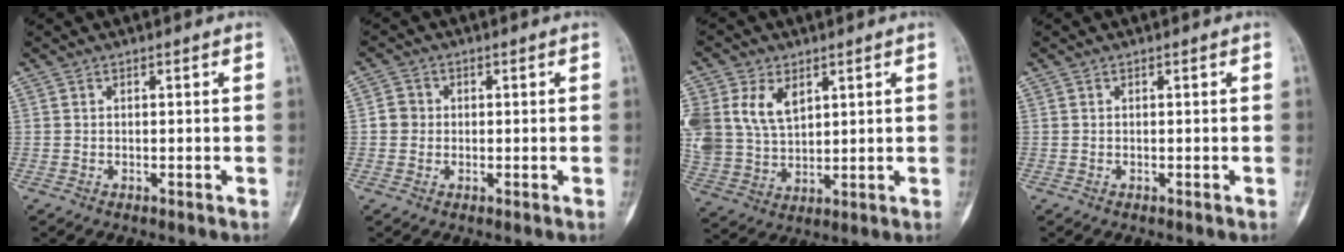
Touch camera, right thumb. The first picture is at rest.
{"total": 2.8, "force": [0.0, 2.7, 0.9], "torque": [0.001, 0.007, -0.006]}
{"total": 14.4, "force": [5.4, 9.8, 9.0], "torque": [-0.197, -0.007, 0.118]}
{"total": 0.0}